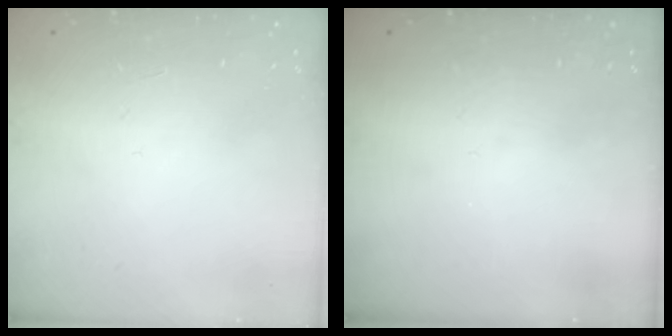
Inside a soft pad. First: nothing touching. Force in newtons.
{"total": 0.0}